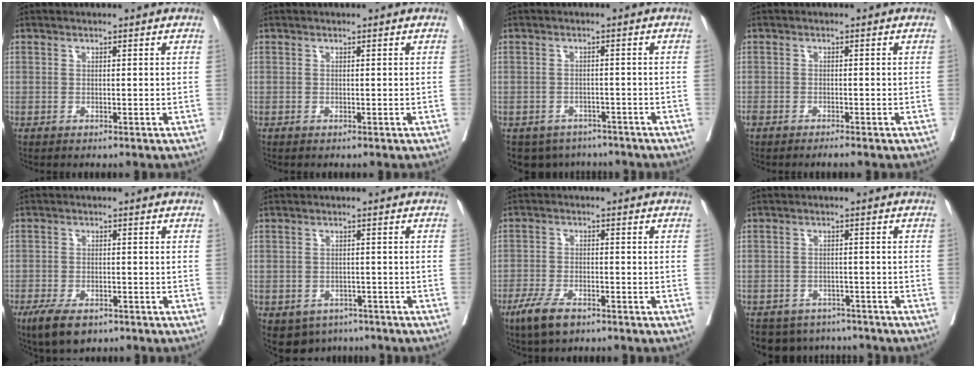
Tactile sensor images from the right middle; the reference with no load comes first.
{"total": 0.0}
{"total": 6.3, "force": [-5.3, 3.4, 0.3], "torque": [0.000, 0.003, -0.069]}
{"total": 1.9, "force": [-1.6, 0.1, 1.0], "torque": [-0.020, -0.004, -0.030]}
{"total": 6.5, "force": [-4.5, 2.7, 3.9], "torque": [-0.075, -0.011, -0.073]}
{"total": 6.5, "force": [-4.2, 4.7, 1.5], "torque": [-0.028, 0.005, -0.054]}
{"total": 5.8, "force": [-4.0, 1.9, 3.8], "torque": [-0.086, -0.010, -0.071]}
{"total": 7.9, "force": [-7.1, 3.5, 0.6], "torque": [-0.009, 0.007, -0.090]}